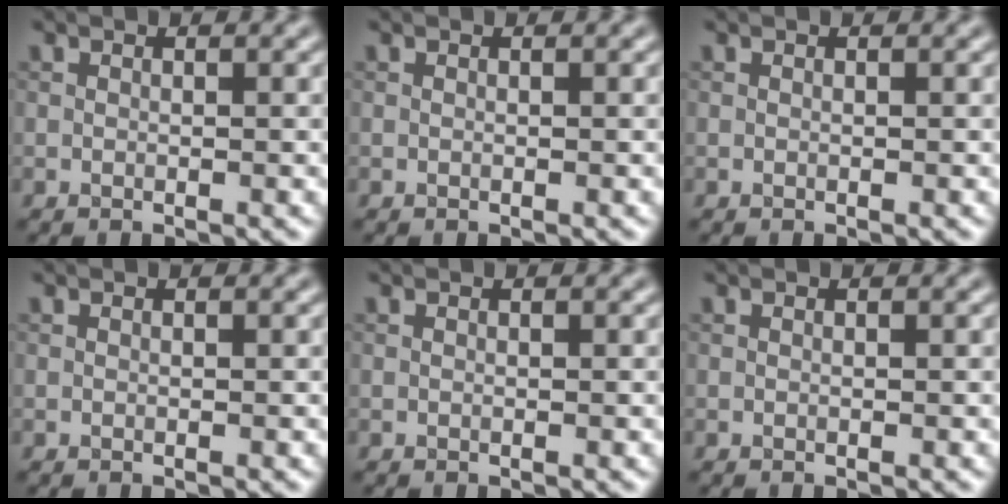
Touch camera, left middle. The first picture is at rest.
{"total": 0.0}
{"total": 0.0}
{"total": 0.0}
{"total": 0.0}
{"total": 0.0}